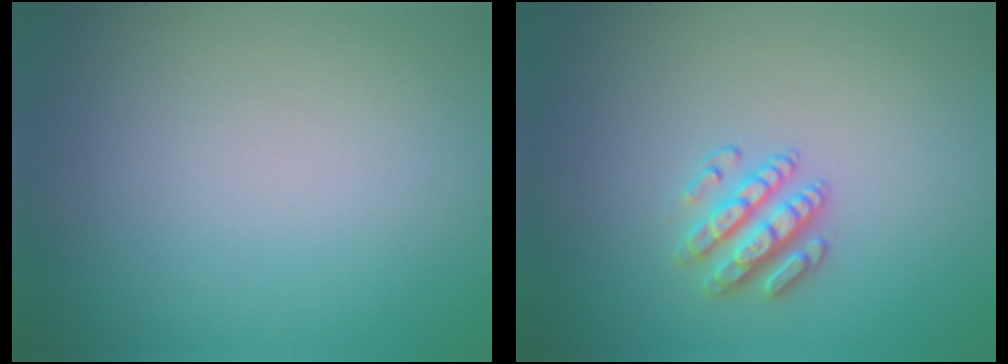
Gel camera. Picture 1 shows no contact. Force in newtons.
{"total": 2.6, "press": 2.5, "slide": 0.7}